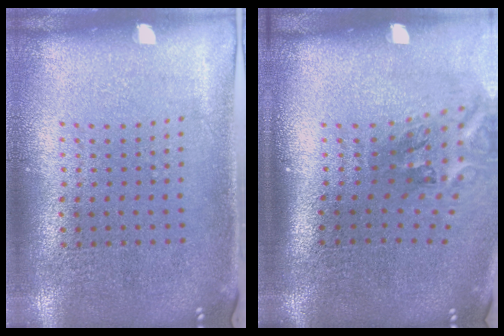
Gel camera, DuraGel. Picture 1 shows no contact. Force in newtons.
{"total": 2.2, "press": 1.3, "slide": 1.8}